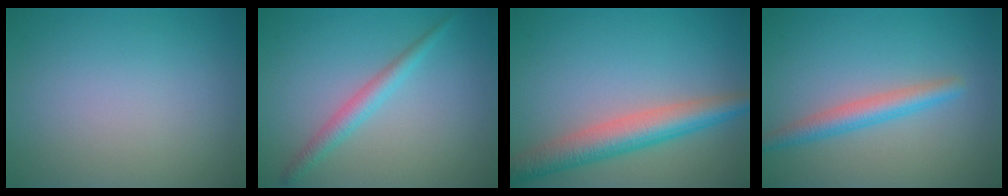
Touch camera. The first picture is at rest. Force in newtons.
{"total": 2.2, "press": 2.2, "slide": 0.1}
{"total": 5.1, "press": 5.1, "slide": 0.2}
{"total": 2.8, "press": 2.8, "slide": 0.1}